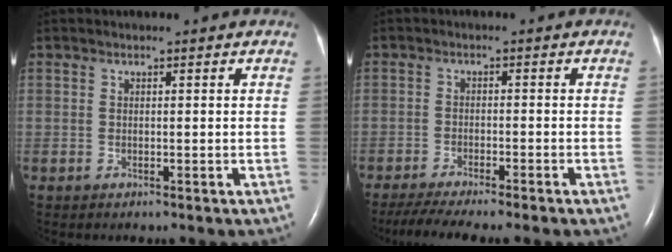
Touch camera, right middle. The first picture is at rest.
{"total": 8.4, "force": [-7.0, 0.0, 4.6], "torque": [-0.068, -0.017, -0.110]}